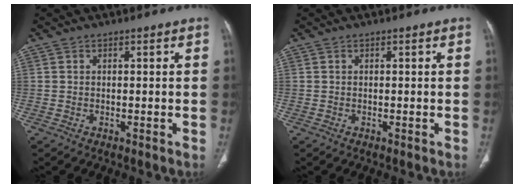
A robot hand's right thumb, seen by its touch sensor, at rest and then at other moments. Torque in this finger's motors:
{"motor_torque": [0.05, 0.00, -0.08, 0.03, 0.03]}